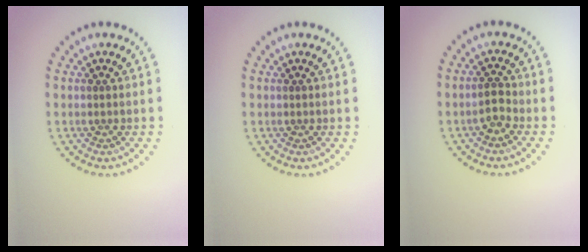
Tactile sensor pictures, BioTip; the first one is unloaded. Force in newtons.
{"total": 0.0}
{"total": 1.8, "press": 1.7, "slide": 0.5}